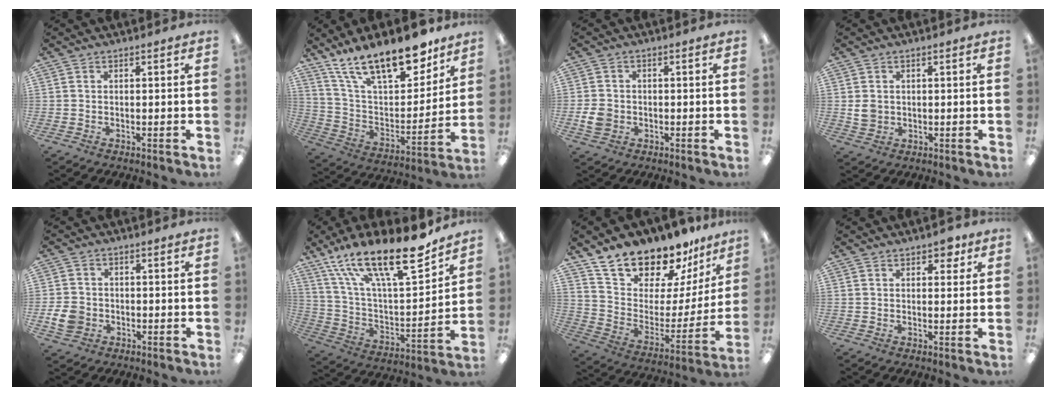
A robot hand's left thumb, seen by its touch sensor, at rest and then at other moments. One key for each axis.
{"total": 21.9, "fx": 16.4, "fy": 7.9, "fz": 12.1, "tx": -0.204, "ty": -0.103, "tz": 0.283}
{"total": 4.5, "fx": -1.0, "fy": 3.7, "fz": 2.3, "tx": -0.043, "ty": -0.001, "tz": -0.020}
{"total": 3.3, "fx": 0.4, "fy": 2.8, "fz": 1.6, "tx": -0.022, "ty": 0.002, "tz": 0.007}
{"total": 5.8, "fx": -1.6, "fy": 4.8, "fz": 2.8, "tx": -0.058, "ty": 0.004, "tz": -0.029}
{"total": 24.9, "fx": 17.8, "fy": 7.3, "fz": 15.8, "tx": -0.266, "ty": -0.112, "tz": 0.301}
{"total": 18.4, "fx": 16.5, "fy": 6.9, "fz": 4.2, "tx": -0.089, "ty": -0.134, "tz": 0.299}
{"total": 3.7, "fx": 2.3, "fy": 2.0, "fz": 2.1, "tx": -0.021, "ty": -0.004, "tz": 0.035}